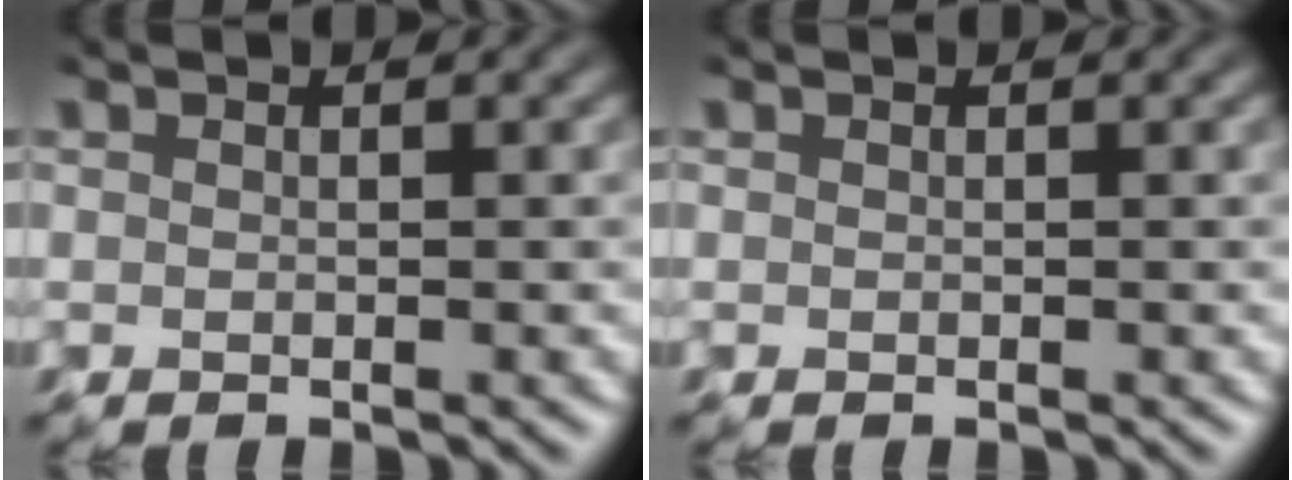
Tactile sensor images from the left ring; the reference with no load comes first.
{"total": 0.0}